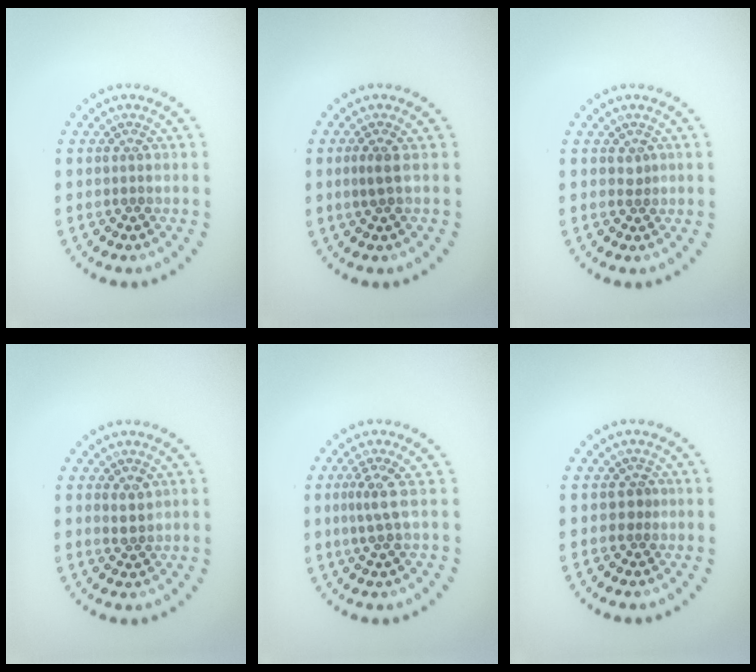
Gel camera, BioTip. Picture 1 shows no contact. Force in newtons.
{"total": 1.3, "press": 1.0, "slide": 0.8}
{"total": 0.9, "press": 0.6, "slide": 0.6}
{"total": 1.4, "press": 1.2, "slide": 0.6}
{"total": 2.1, "press": 1.4, "slide": 1.5}
{"total": 1.2, "press": 0.9, "slide": 0.9}